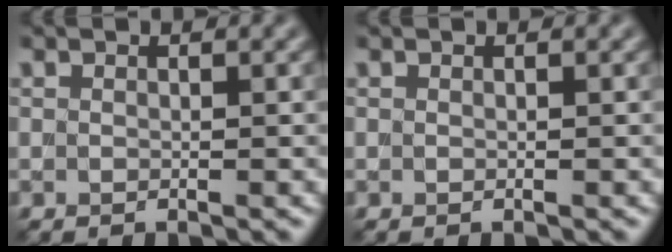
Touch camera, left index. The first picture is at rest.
{"total": 0.0}